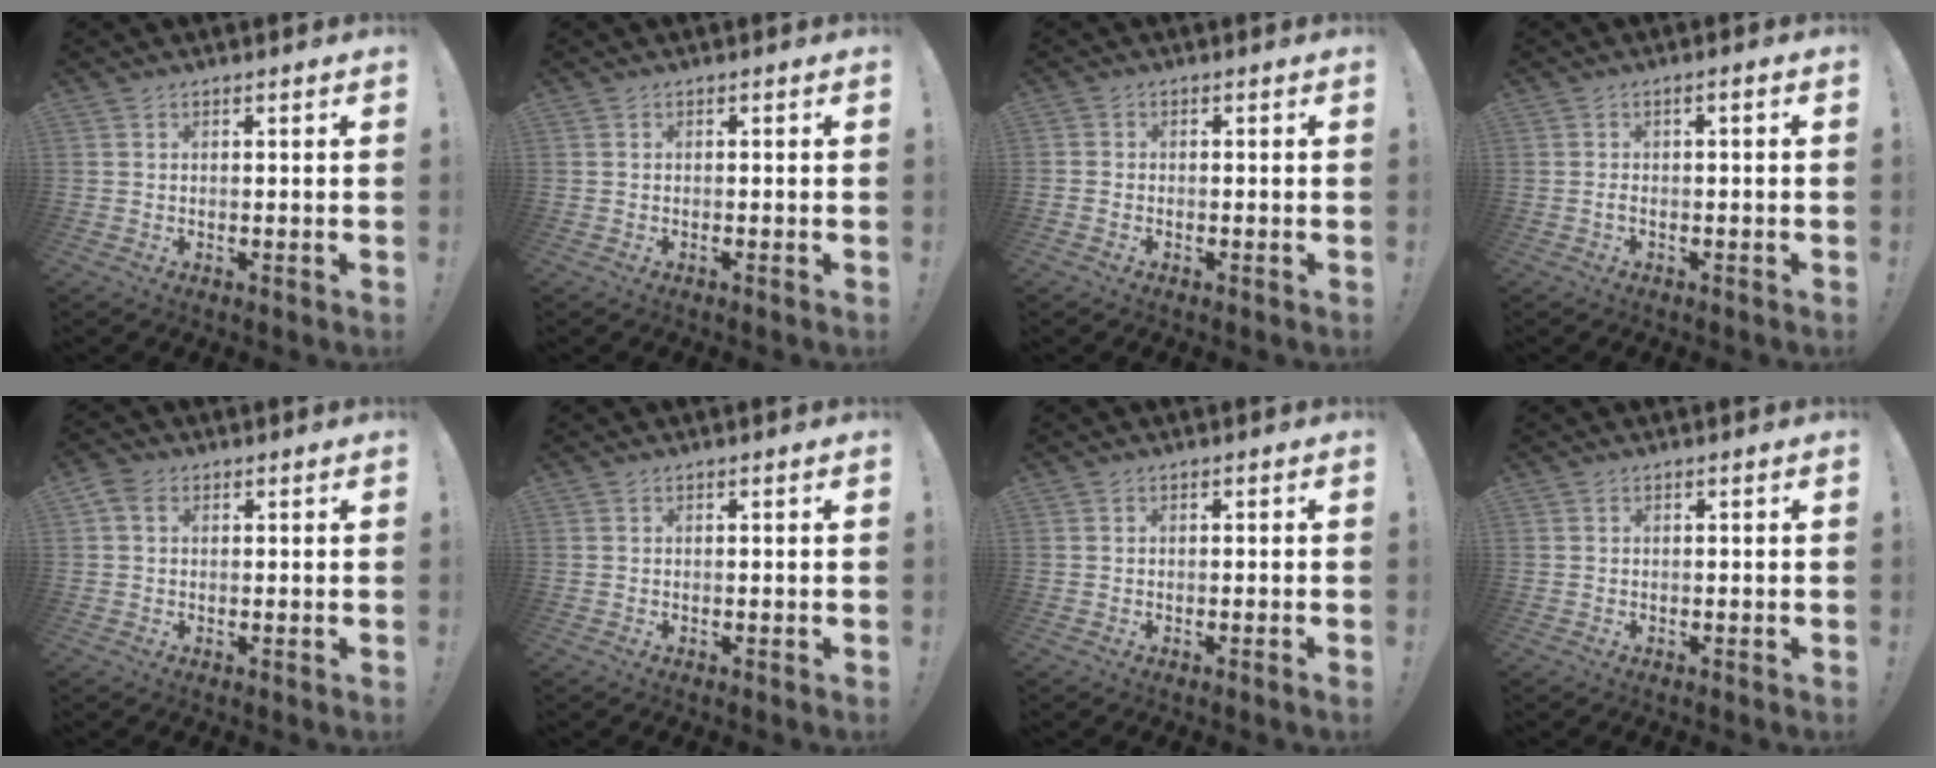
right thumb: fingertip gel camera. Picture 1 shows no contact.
{"total": 0.6, "force": [-0.6, -0.1, 0.2], "torque": [-0.005, -0.001, -0.010]}
{"total": 1.1, "force": [-0.8, 0.7, 0.1], "torque": [0.000, 0.003, -0.015]}
{"total": 2.4, "force": [-1.2, 0.1, 2.0], "torque": [-0.032, 0.001, -0.021]}
{"total": 3.2, "force": [1.2, 2.3, 1.8], "torque": [-0.033, 0.001, 0.024]}
{"total": 0.0}
{"total": 0.5, "force": [-0.2, -0.2, 0.5], "torque": [-0.008, -0.001, -0.004]}
{"total": 0.0}